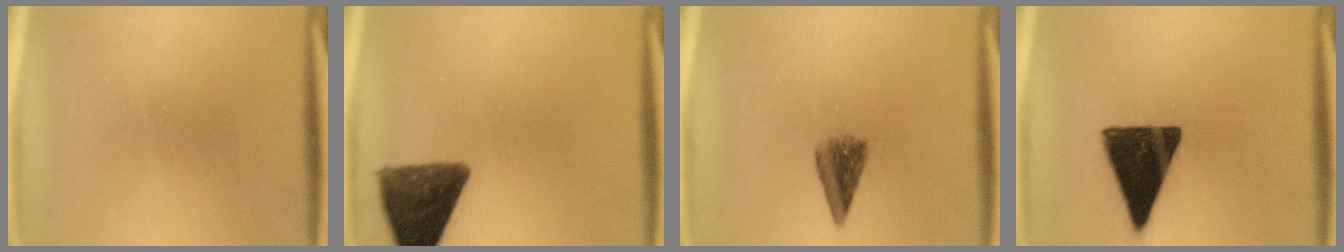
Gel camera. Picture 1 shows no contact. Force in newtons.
{"total": 11.4}
{"total": 4.2}
{"total": 15.7}